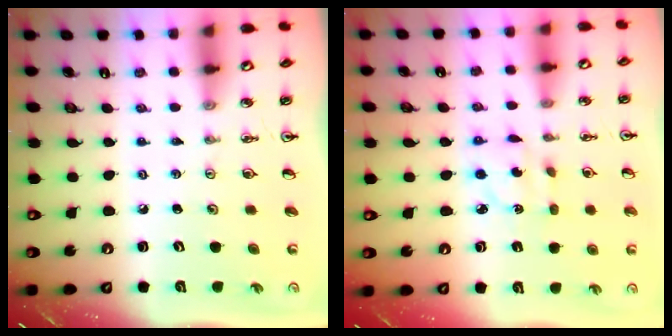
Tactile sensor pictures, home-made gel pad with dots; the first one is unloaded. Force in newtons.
{"total": 3.5, "press": 3.5, "slide": 0.4}